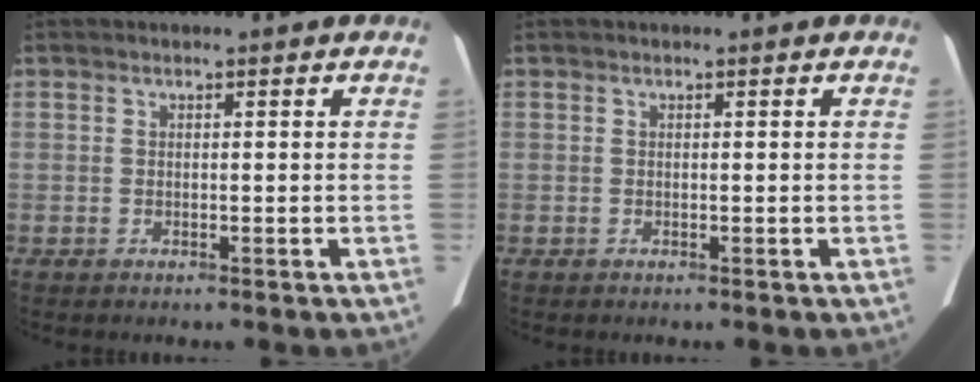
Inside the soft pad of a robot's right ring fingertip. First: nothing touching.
{"total": 0.0}